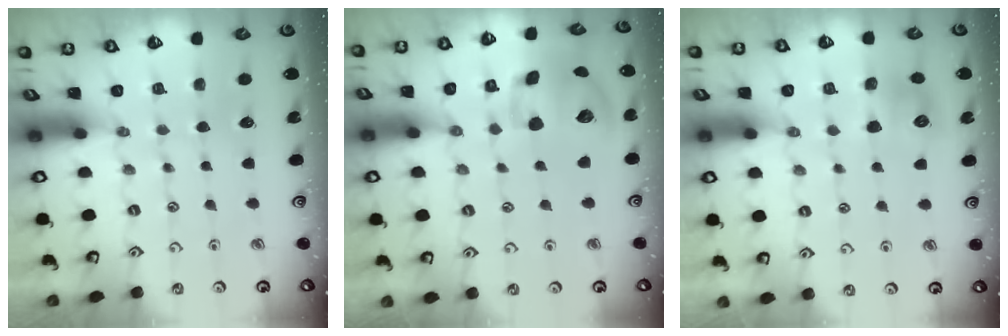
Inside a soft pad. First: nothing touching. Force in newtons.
{"total": 14.8, "press": 14.6, "slide": 2.6}
{"total": 7.1, "press": 7.0, "slide": 0.4}